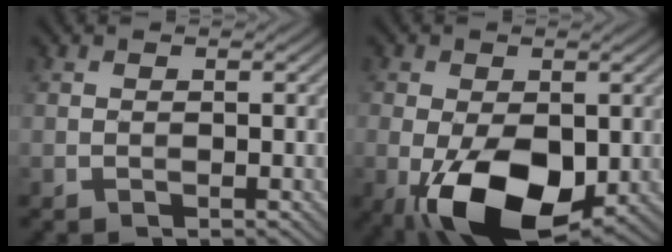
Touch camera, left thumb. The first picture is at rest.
{"total": 12.2, "force": [-3.9, 6.5, 9.5], "torque": [-0.175, -0.029, -0.057]}